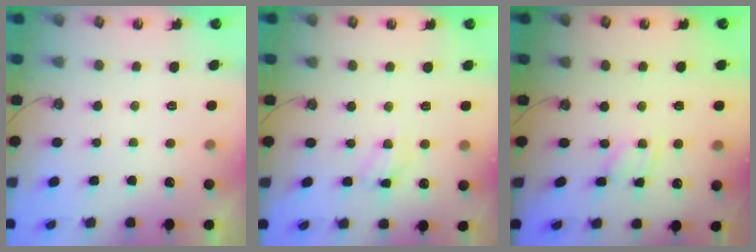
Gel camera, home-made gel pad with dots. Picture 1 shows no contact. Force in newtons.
{"total": 8.6, "press": 8.6, "slide": 0.6}
{"total": 2.4, "press": 2.4, "slide": 0.2}